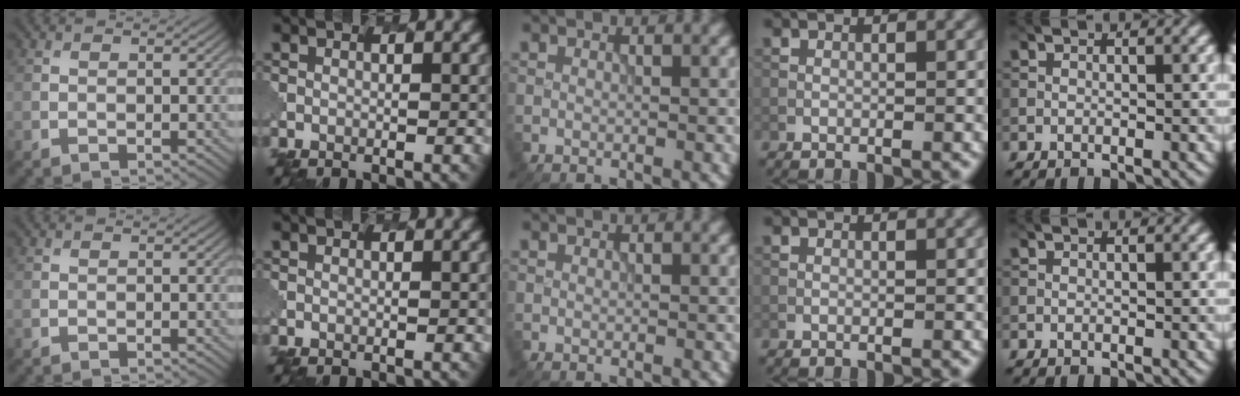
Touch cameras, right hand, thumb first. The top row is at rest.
{}